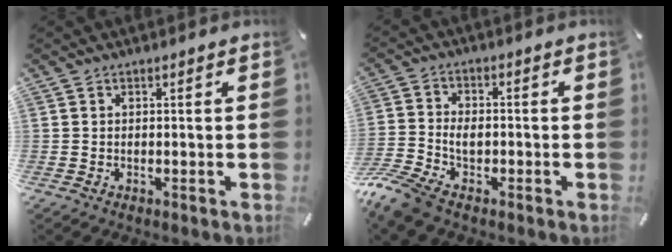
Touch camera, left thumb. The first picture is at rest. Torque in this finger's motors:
{"motor_torque": [-0.49, 0.94, 0.58, 0.58, 0.08]}